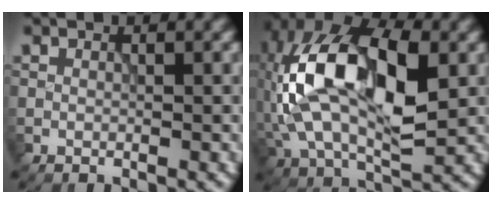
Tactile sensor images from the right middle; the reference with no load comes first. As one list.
[{"total": 15.2, "force": [1.6, 8.1, 12.7], "torque": [-0.241, 0.023, 0.015]}]